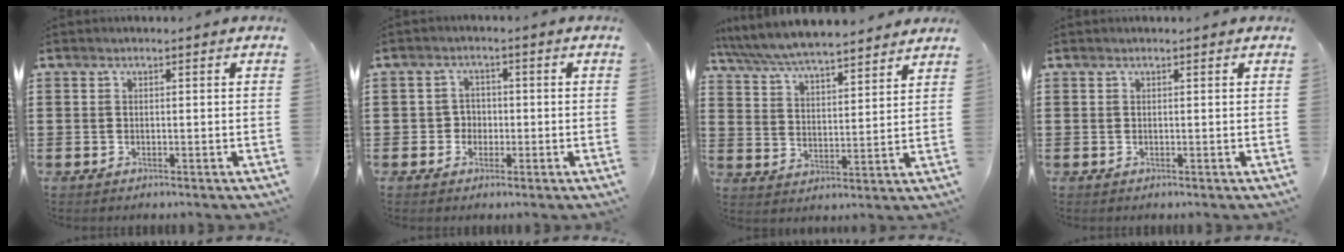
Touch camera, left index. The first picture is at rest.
{"total": 2.6, "force": [-0.7, 2.4, 0.6], "torque": [-0.023, 0.005, -0.019]}
{"total": 6.6, "force": [6.4, 0.2, 1.6], "torque": [-0.060, -0.035, 0.112]}
{"total": 0.0}